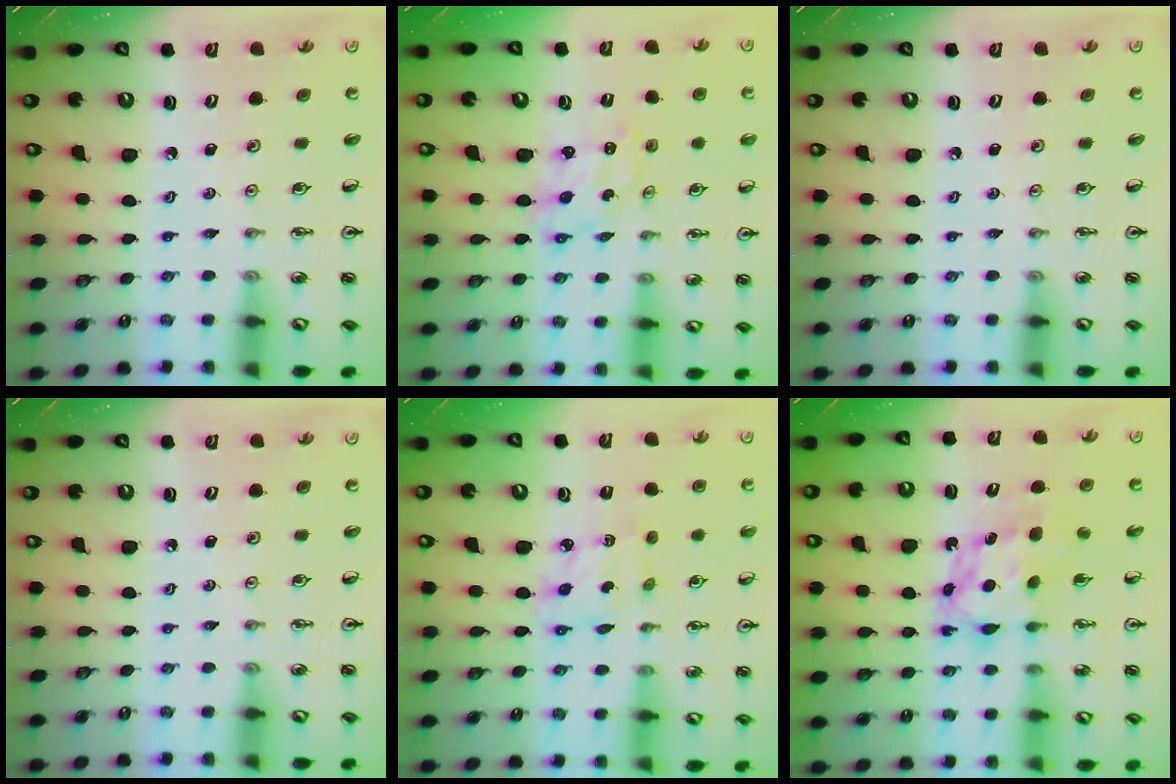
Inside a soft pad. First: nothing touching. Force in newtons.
{"total": 2.7, "press": 2.7, "slide": 0.3}
{"total": 0.0}
{"total": 0.0}
{"total": 3.2, "press": 3.2, "slide": 0.3}
{"total": 6.5, "press": 6.5, "slide": 0.3}